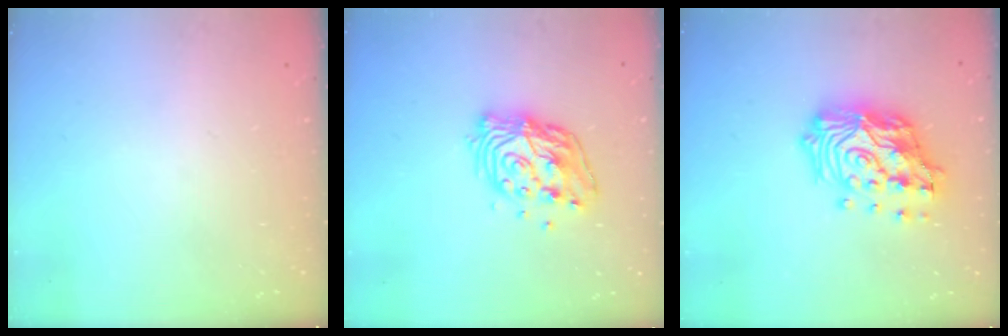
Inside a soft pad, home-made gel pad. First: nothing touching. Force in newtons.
{"total": 13.7, "press": 13.7, "slide": 1.2}
{"total": 20.6, "press": 20.5, "slide": 2.7}